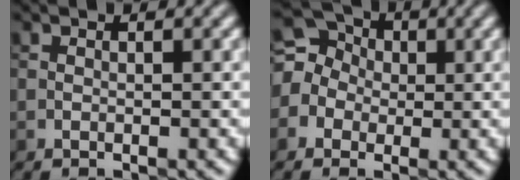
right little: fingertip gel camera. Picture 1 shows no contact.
{"total": 7.1, "force": [1.2, 6.5, 2.6], "torque": [-0.050, 0.048, -0.029]}